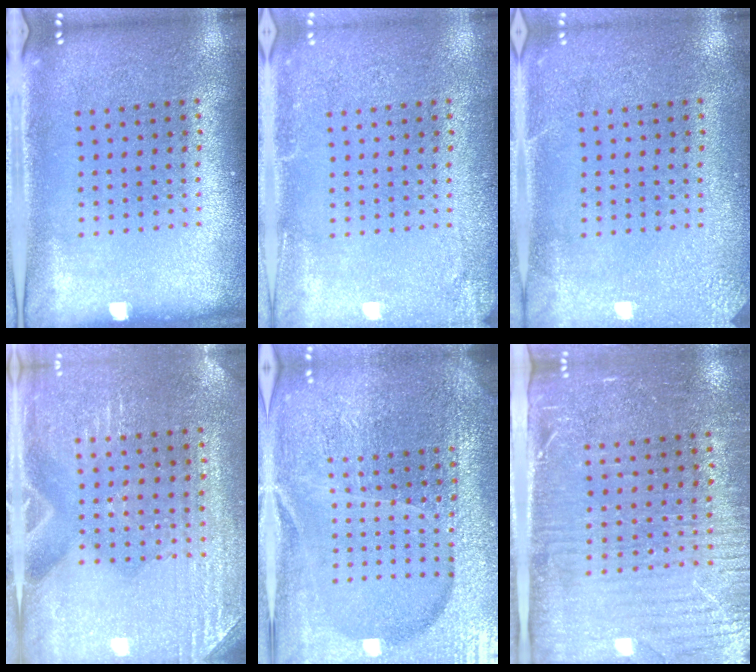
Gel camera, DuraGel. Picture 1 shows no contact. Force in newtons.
{"total": 2.0, "press": 1.9, "slide": 0.1}
{"total": 2.7, "press": 2.6, "slide": 0.2}
{"total": 2.9, "press": 2.8, "slide": 0.4}
{"total": 5.6, "press": 5.1, "slide": 2.4}
{"total": 3.6, "press": 3.2, "slide": 1.7}